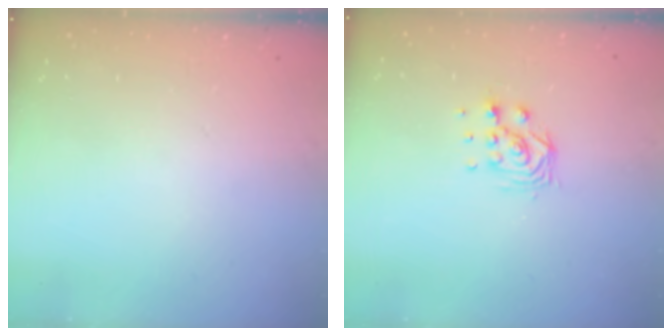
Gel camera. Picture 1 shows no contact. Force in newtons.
{"total": 7.5, "press": 7.5, "slide": 0.4}